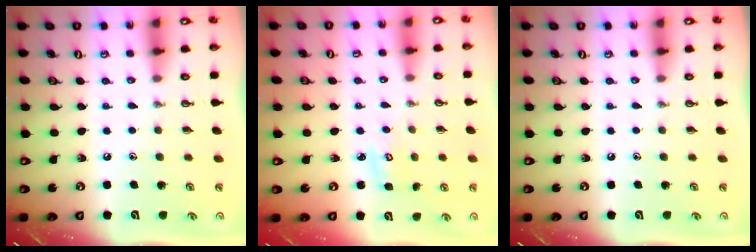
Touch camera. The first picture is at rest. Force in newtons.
{"total": 3.3, "press": 3.3, "slide": 0.3}
{"total": 0.0}